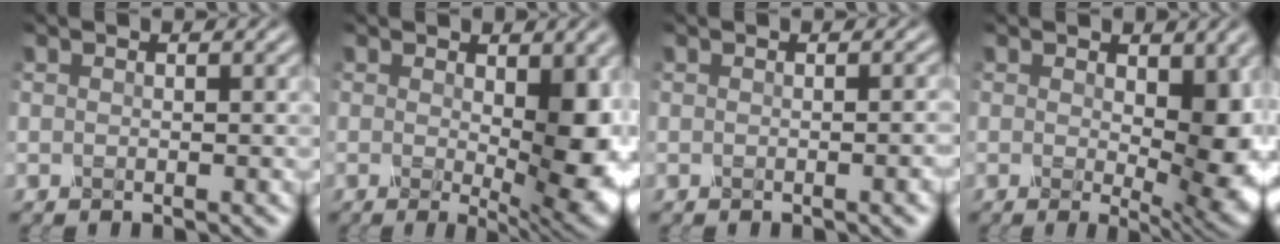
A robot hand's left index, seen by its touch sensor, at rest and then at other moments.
{"total": 8.2, "force": [0.1, 3.0, 7.6], "torque": [-0.095, -0.011, 0.003]}
{"total": 2.4, "force": [-0.4, 0.8, 2.3], "torque": [-0.016, 0.001, -0.003]}
{"total": 8.8, "force": [0.4, 4.3, 7.7], "torque": [-0.092, -0.008, 0.007]}